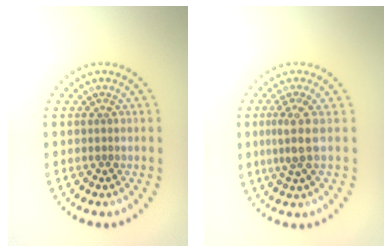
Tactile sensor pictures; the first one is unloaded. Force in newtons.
{"total": 2.5, "press": 2.0, "slide": 1.6}